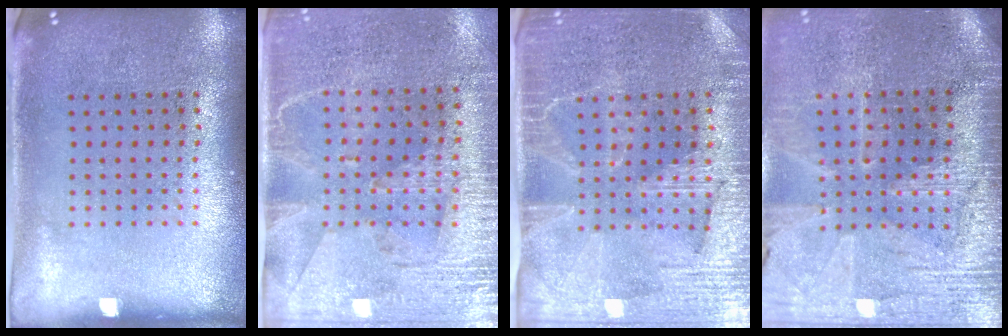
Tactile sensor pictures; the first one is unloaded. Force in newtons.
{"total": 2.9, "press": 2.6, "slide": 1.4}
{"total": 4.1, "press": 3.7, "slide": 1.7}
{"total": 3.5, "press": 3.2, "slide": 1.4}